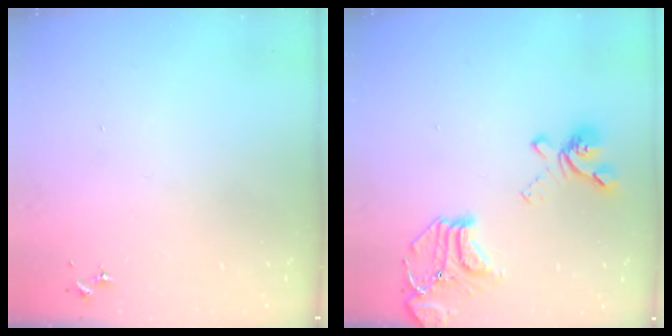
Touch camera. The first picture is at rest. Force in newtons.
{"total": 17.4, "press": 17.3, "slide": 1.8}